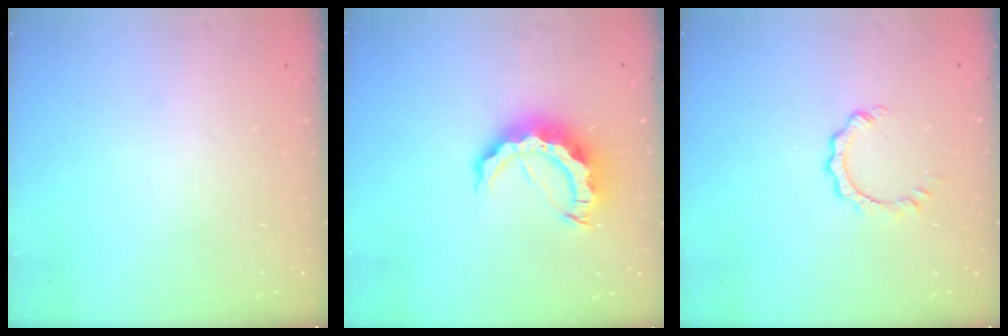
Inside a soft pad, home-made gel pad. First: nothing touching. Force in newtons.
{"total": 10.4, "press": 10.4, "slide": 1.2}
{"total": 3.3, "press": 3.3, "slide": 0.3}